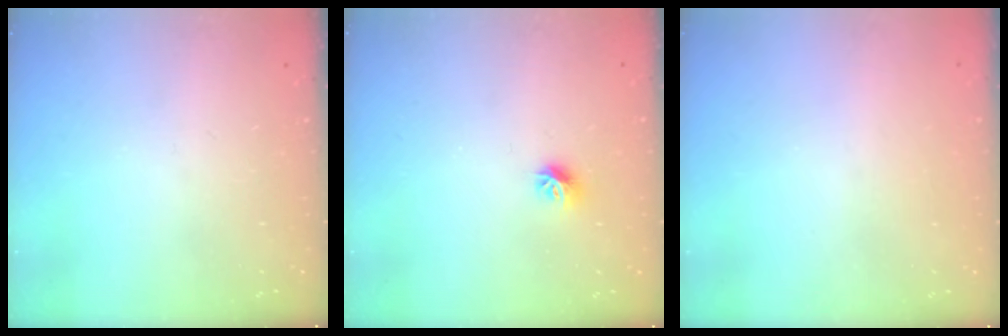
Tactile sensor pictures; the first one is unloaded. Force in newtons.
{"total": 7.4, "press": 7.4, "slide": 0.7}
{"total": 0.9, "press": 0.9, "slide": 0.1}